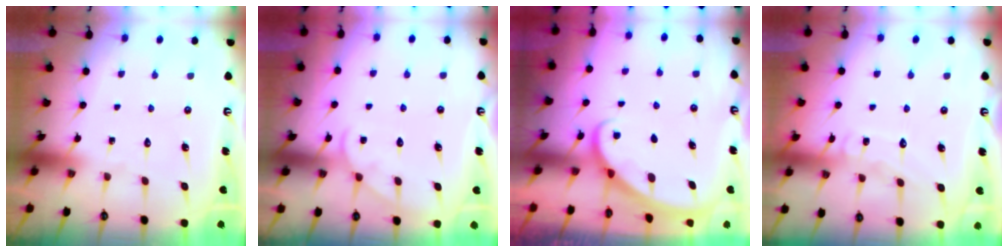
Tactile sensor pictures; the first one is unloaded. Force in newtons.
{"total": 3.1, "press": 3.0, "slide": 0.3}
{"total": 1.9, "press": 1.9, "slide": 0.1}
{"total": 7.7, "press": 7.6, "slide": 0.7}